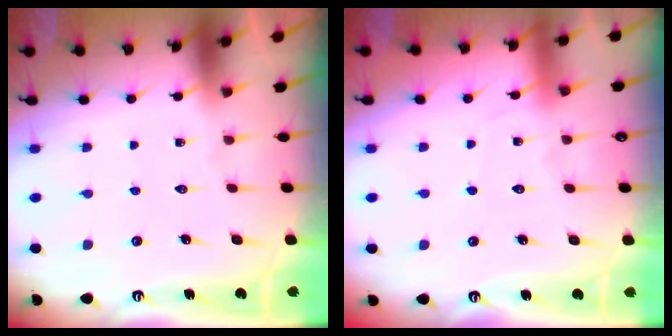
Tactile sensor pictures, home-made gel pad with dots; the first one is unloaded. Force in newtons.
{"total": 5.2, "press": 5.1, "slide": 0.7}